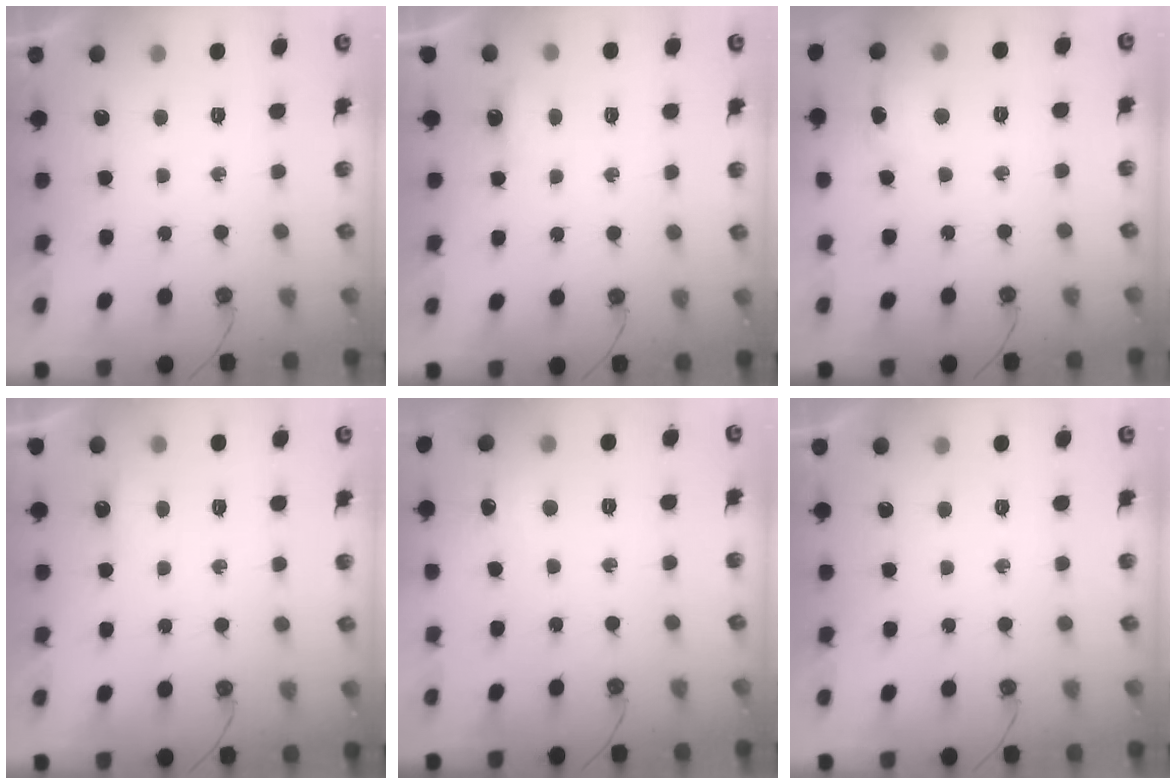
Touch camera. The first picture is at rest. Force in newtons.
{"total": 3.0, "press": 2.9, "slide": 0.5}
{"total": 6.6, "press": 6.6, "slide": 0.7}
{"total": 2.5, "press": 2.4, "slide": 0.5}
{"total": 4.3, "press": 4.2, "slide": 0.6}
{"total": 0.0}